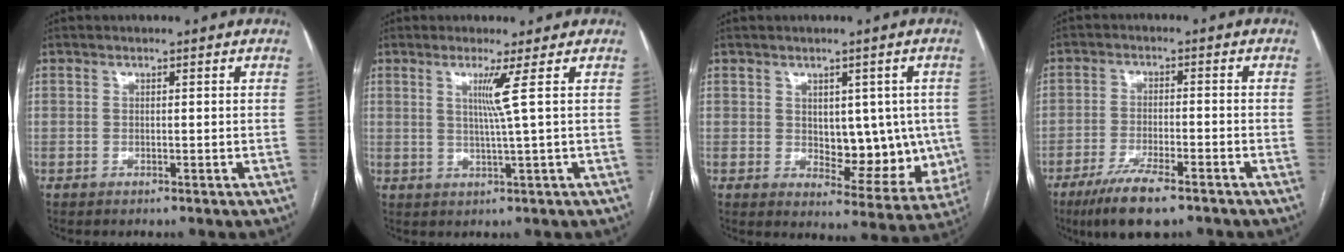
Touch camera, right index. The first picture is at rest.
{"total": 3.6, "force": [1.1, -1.7, 3.0], "torque": [-0.056, -0.009, 0.025]}
{"total": 10.1, "force": [0.3, 5.6, 8.4], "torque": [-0.090, 0.003, 0.021]}
{"total": 9.2, "force": [-6.4, 1.5, 6.3], "torque": [-0.113, -0.019, -0.106]}